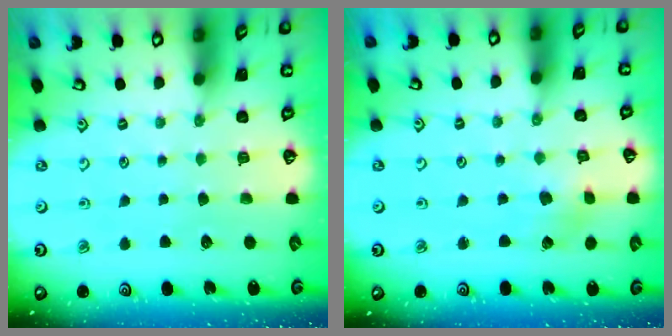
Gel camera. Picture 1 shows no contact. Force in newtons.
{"total": 2.9, "press": 2.9, "slide": 0.5}